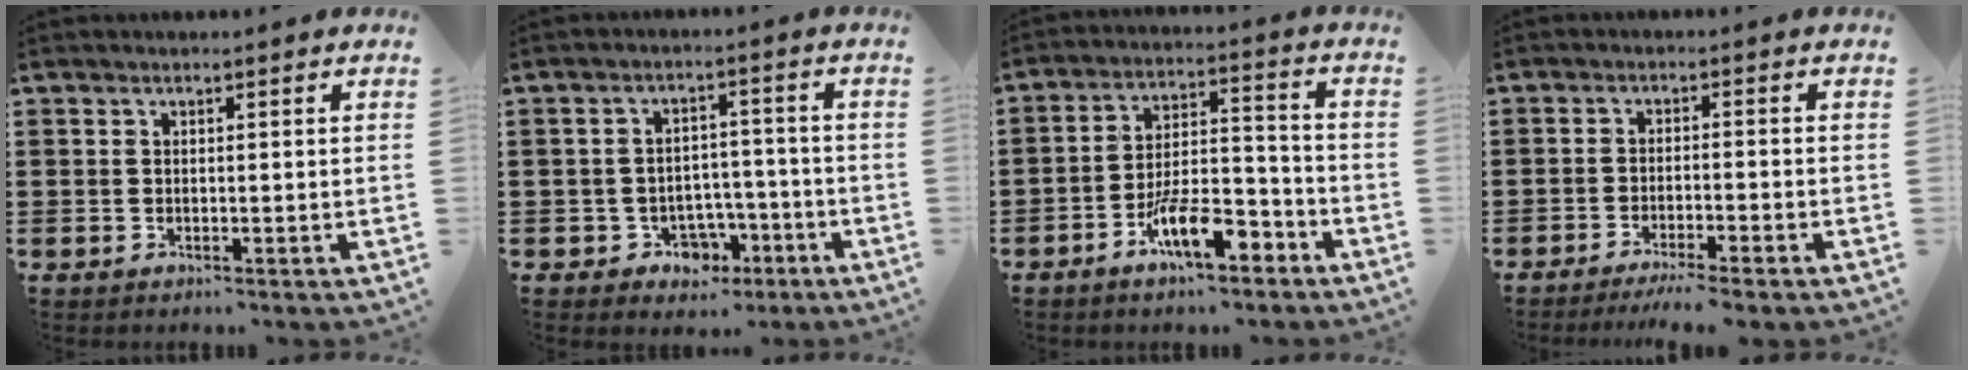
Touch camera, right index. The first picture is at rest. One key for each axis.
{"total": 4.7, "fx": -2.5, "fy": 3.5, "fz": 1.8, "tx": -0.040, "ty": 0.013, "tz": -0.047}
{"total": 10.1, "fx": -6.2, "fy": 3.3, "fz": 7.2, "tx": -0.129, "ty": 0.014, "tz": -0.111}
{"total": 2.7, "fx": -2.4, "fy": -0.4, "fz": 1.2, "tx": -0.020, "ty": -0.002, "tz": -0.047}